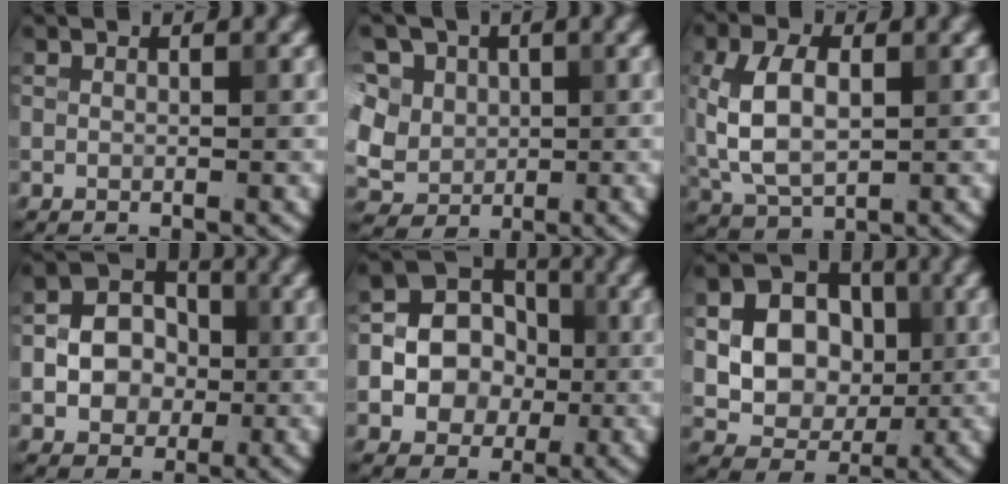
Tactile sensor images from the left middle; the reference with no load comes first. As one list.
[{"total": 9.1, "force": [3.8, 7.0, 4.4], "torque": [-0.088, 0.016, 0.050]}, {"total": 5.9, "force": [0.7, 3.5, 4.6], "torque": [-0.101, 0.006, 0.016]}, {"total": 5.8, "force": [-0.5, 4.9, 3.0], "torque": [-0.031, 0.007, -0.020]}, {"total": 9.7, "force": [-1.2, 8.6, 4.2], "torque": [-0.072, 0.008, -0.043]}, {"total": 11.4, "force": [1.6, 9.8, 5.5], "torque": [-0.105, 0.021, 0.029]}]